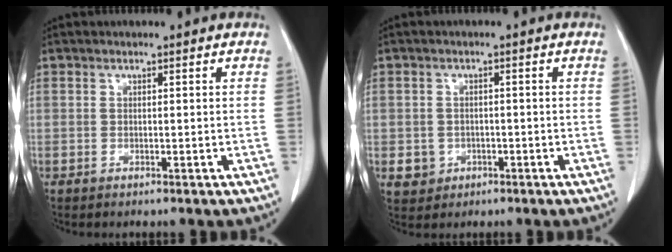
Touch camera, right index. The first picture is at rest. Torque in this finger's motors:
{"motor_torque": [-0.03, 0.13, -0.38, -0.21]}